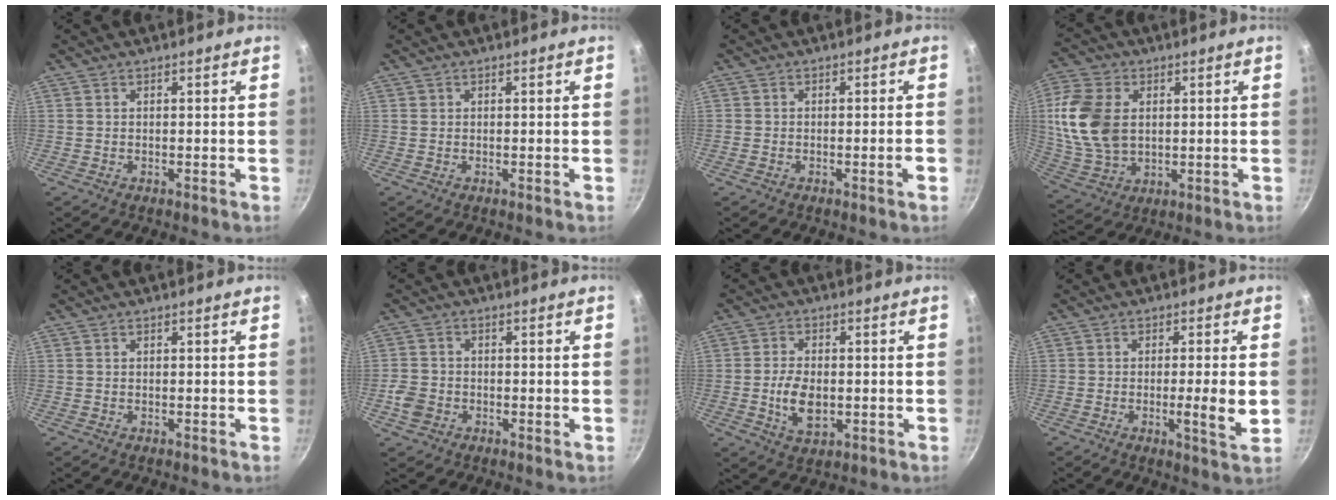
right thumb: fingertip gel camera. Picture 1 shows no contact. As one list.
[{"total": 0.0}, {"total": 2.0, "force": [-0.9, 0.4, 1.7], "torque": [-0.024, 0.012, -0.015]}, {"total": 14.8, "force": [2.1, 10.3, 10.5], "torque": [-0.197, -0.006, 0.047]}, {"total": 0.0}, {"total": 4.3, "force": [-1.5, 3.5, 2.0], "torque": [-0.038, 0.016, -0.031]}, {"total": 7.6, "force": [-0.9, 4.6, 6.0], "torque": [-0.106, 0.000, -0.015]}, {"total": 6.5, "force": [-0.7, 0.7, 6.4], "torque": [-0.099, -0.002, -0.012]}]